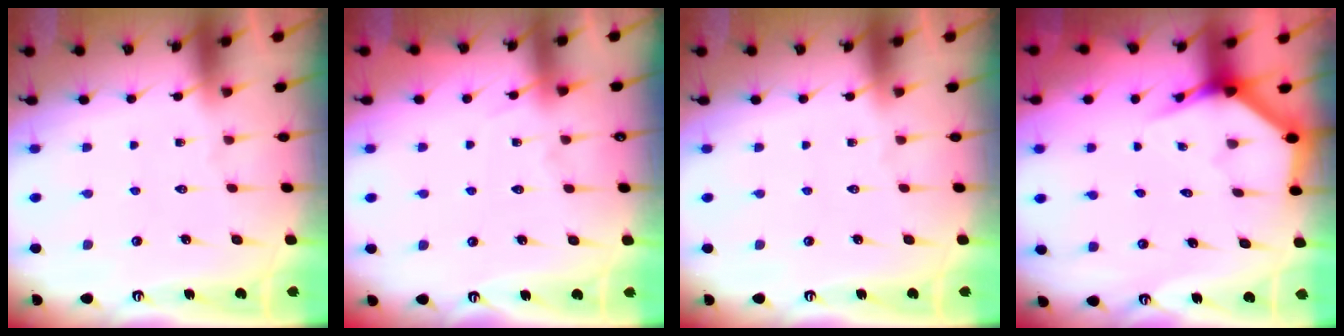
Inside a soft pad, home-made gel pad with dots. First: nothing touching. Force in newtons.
{"total": 3.8, "press": 3.7, "slide": 0.5}
{"total": 0.0}
{"total": 3.9, "press": 3.9, "slide": 0.2}